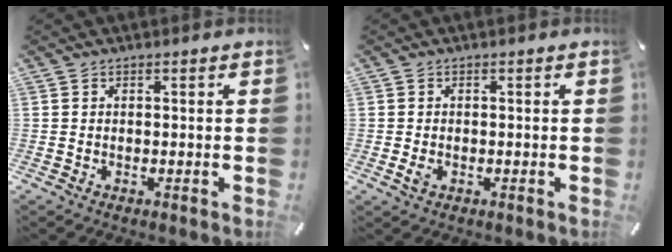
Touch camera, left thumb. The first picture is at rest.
{"total": 1.9, "force": [-0.6, 1.2, 1.3], "torque": [-0.030, -0.002, -0.010]}